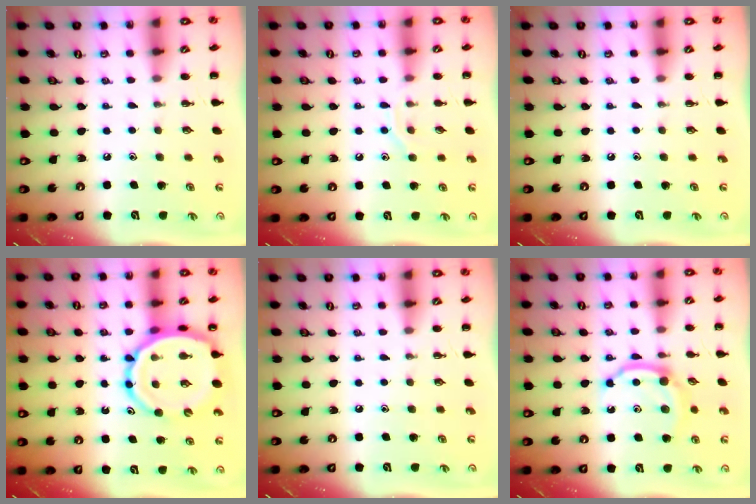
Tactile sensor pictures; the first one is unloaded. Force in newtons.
{"total": 6.6, "press": 6.6, "slide": 1.1}
{"total": 0.0}
{"total": 14.6, "press": 14.2, "slide": 3.5}
{"total": 0.0}
{"total": 7.9, "press": 7.8, "slide": 0.9}